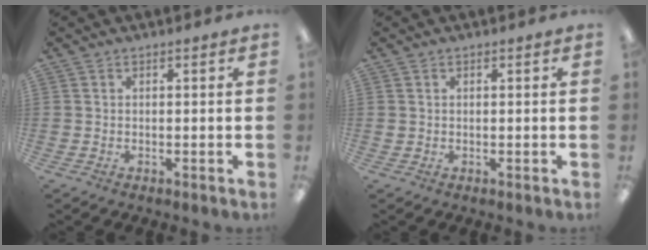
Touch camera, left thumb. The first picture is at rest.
{"total": 0.6, "force": [0.3, 0.5, 0.1], "torque": [-0.002, 0.004, 0.005]}